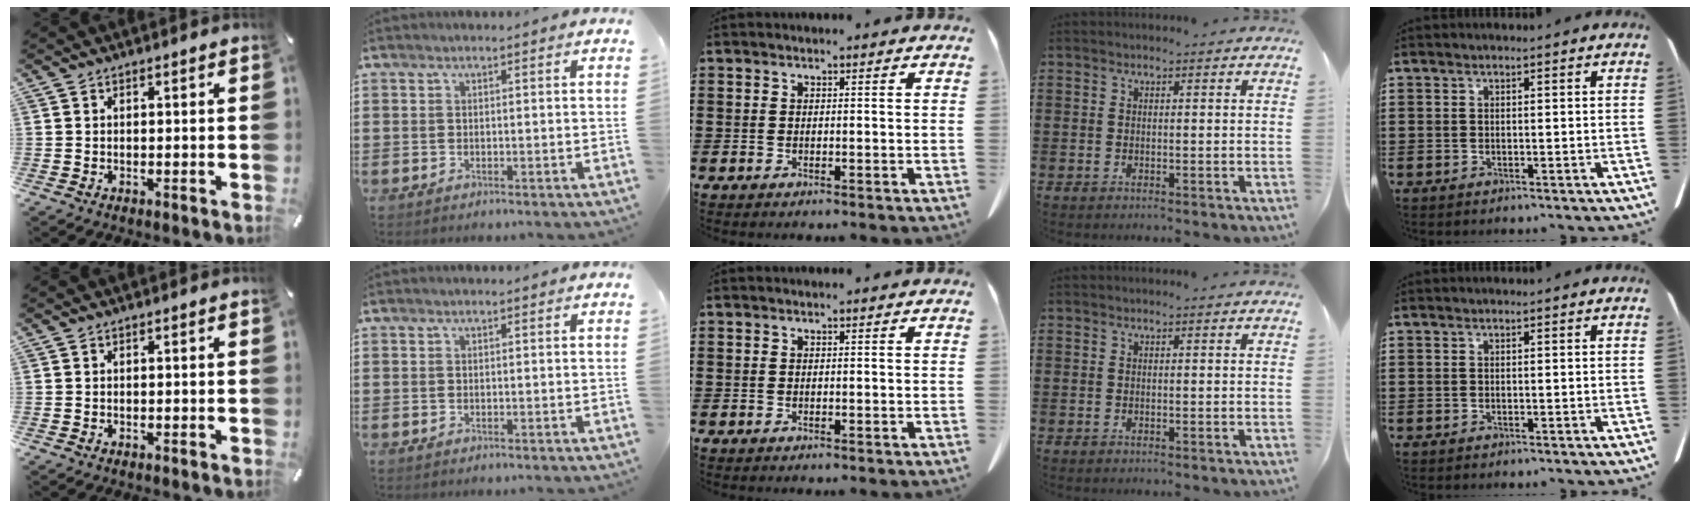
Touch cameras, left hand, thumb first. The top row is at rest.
{}